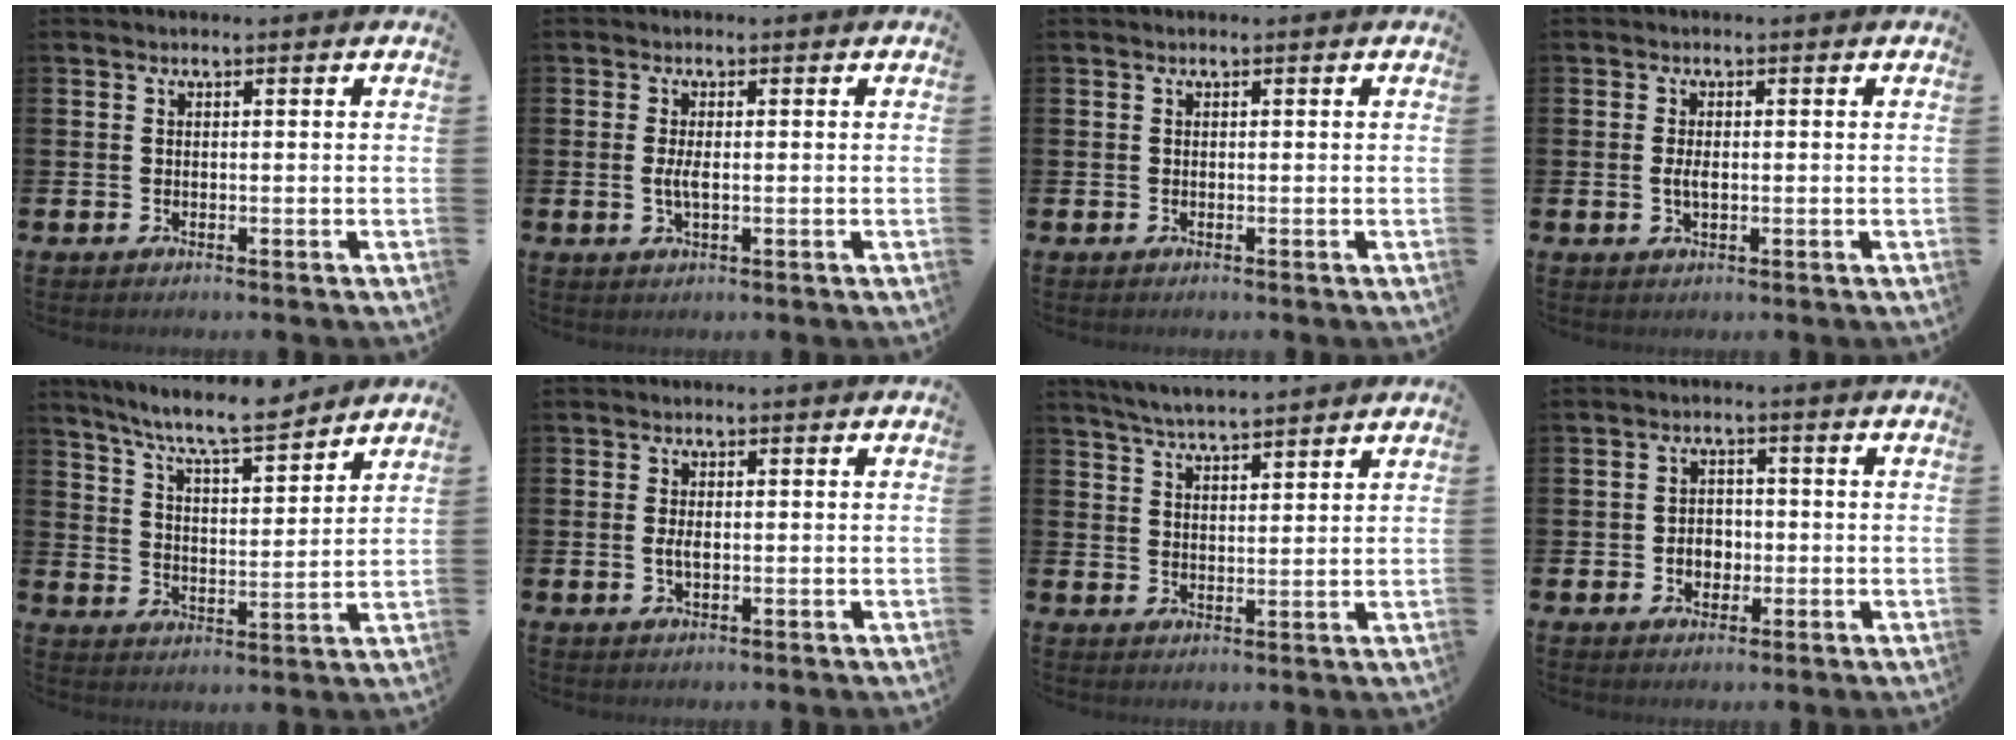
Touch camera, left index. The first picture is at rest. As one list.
[{"total": 2.1, "force": [-0.1, 0.7, 2.0], "torque": [-0.032, 0.000, -0.004]}, {"total": 0.0}, {"total": 1.9, "force": [-0.1, 0.9, 1.7], "torque": [-0.021, -0.001, -0.005]}, {"total": 8.3, "force": [7.7, 0.5, 3.0], "torque": [-0.082, -0.047, 0.136]}, {"total": 1.8, "force": [0.0, 0.8, 1.6], "torque": [-0.028, 0.002, -0.003]}, {"total": 4.8, "force": [4.8, 0.0, 0.7], "torque": [-0.031, -0.021, 0.087]}, {"total": 3.0, "force": [-0.7, 2.5, 1.6], "torque": [-0.014, -0.002, -0.021]}]